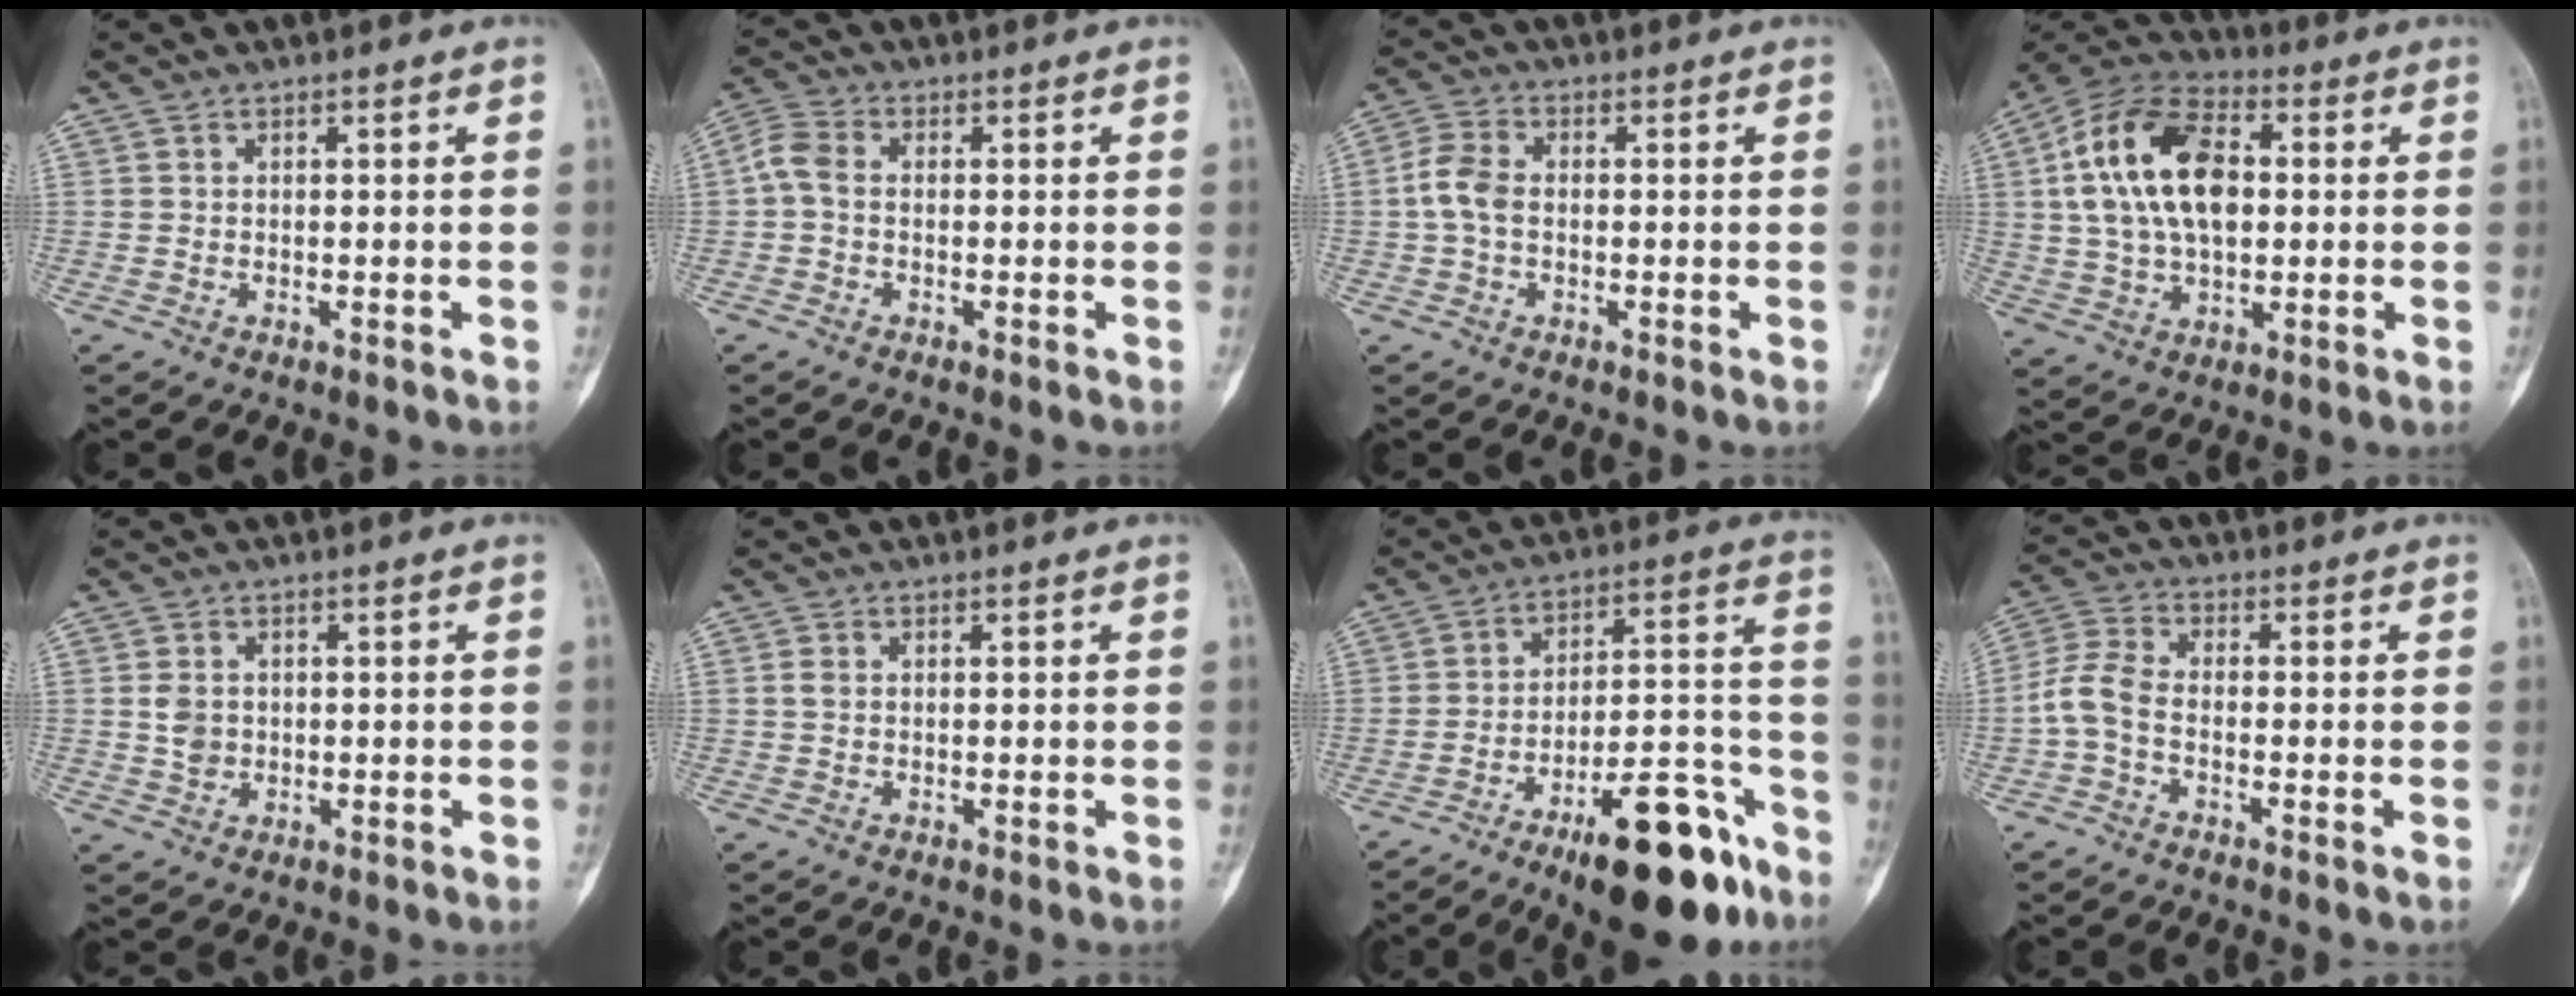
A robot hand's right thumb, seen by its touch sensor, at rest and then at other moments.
{"total": 4.3, "force": [-0.3, 2.8, 3.2], "torque": [-0.071, 0.013, -0.019]}
{"total": 5.4, "force": [-0.4, 3.6, 4.0], "torque": [-0.083, 0.014, -0.017]}
{"total": 19.2, "force": [2.8, 11.4, 15.2], "torque": [-0.273, 0.019, 0.045]}
{"total": 3.2, "force": [0.2, 2.6, 1.8], "torque": [-0.023, 0.000, 0.006]}
{"total": 1.3, "force": [0.1, 0.9, 0.8], "torque": [-0.017, 0.002, 0.003]}
{"total": 19.8, "force": [-12.5, 6.7, 13.7], "torque": [-0.163, 0.094, -0.195]}
{"total": 5.8, "force": [-1.8, 3.1, 4.6], "torque": [-0.107, 0.020, -0.050]}